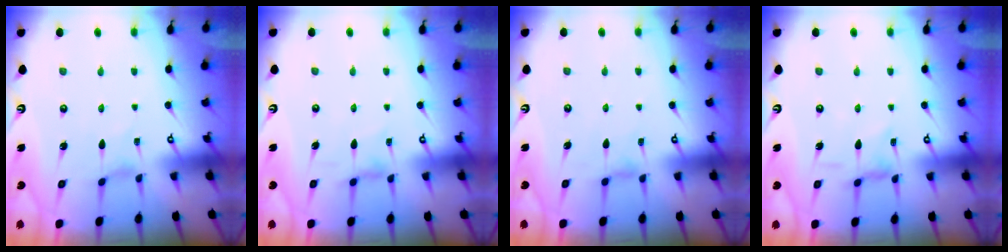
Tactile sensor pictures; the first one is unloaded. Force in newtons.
{"total": 3.6, "press": 3.6, "slide": 0.5}
{"total": 2.3, "press": 2.2, "slide": 0.4}
{"total": 2.2, "press": 2.1, "slide": 0.5}